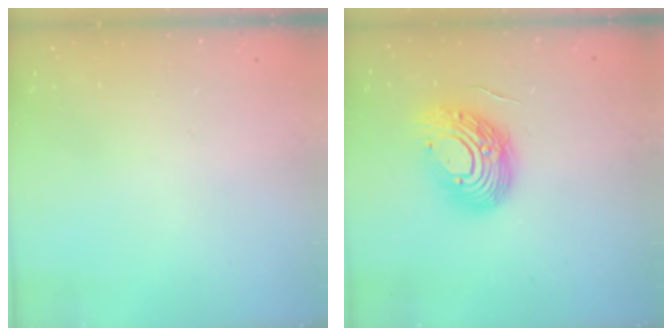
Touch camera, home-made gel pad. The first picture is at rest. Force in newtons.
{"total": 14.4, "press": 14.2, "slide": 2.0}